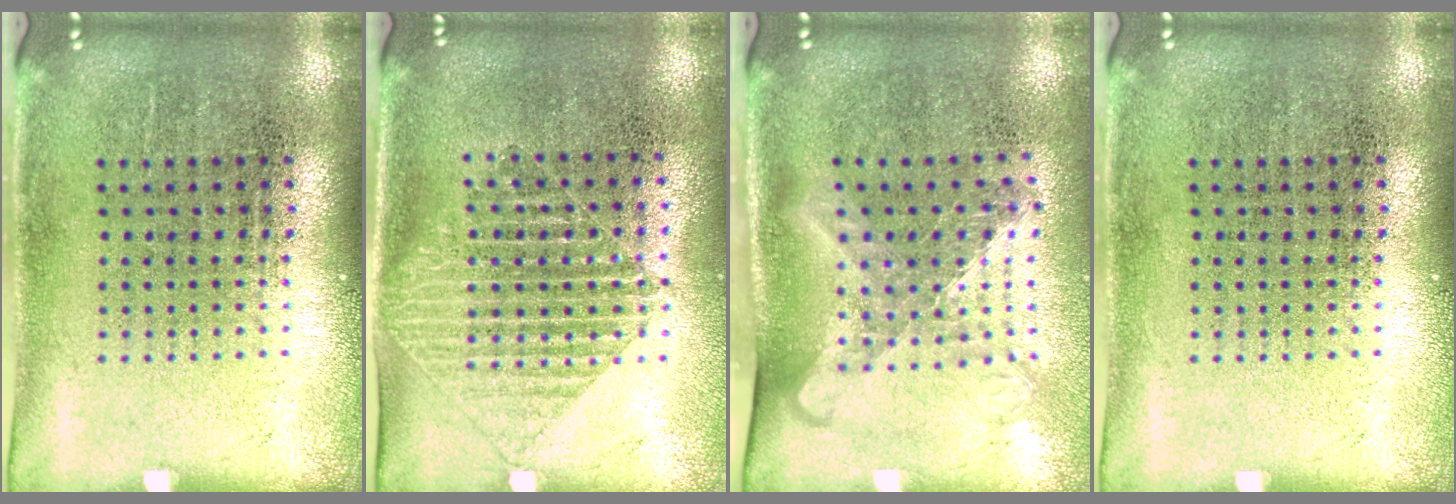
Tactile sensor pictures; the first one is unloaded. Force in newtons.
{"total": 1.3, "press": 1.1, "slide": 0.6}
{"total": 1.6, "press": 1.2, "slide": 1.0}
{"total": 0.0}